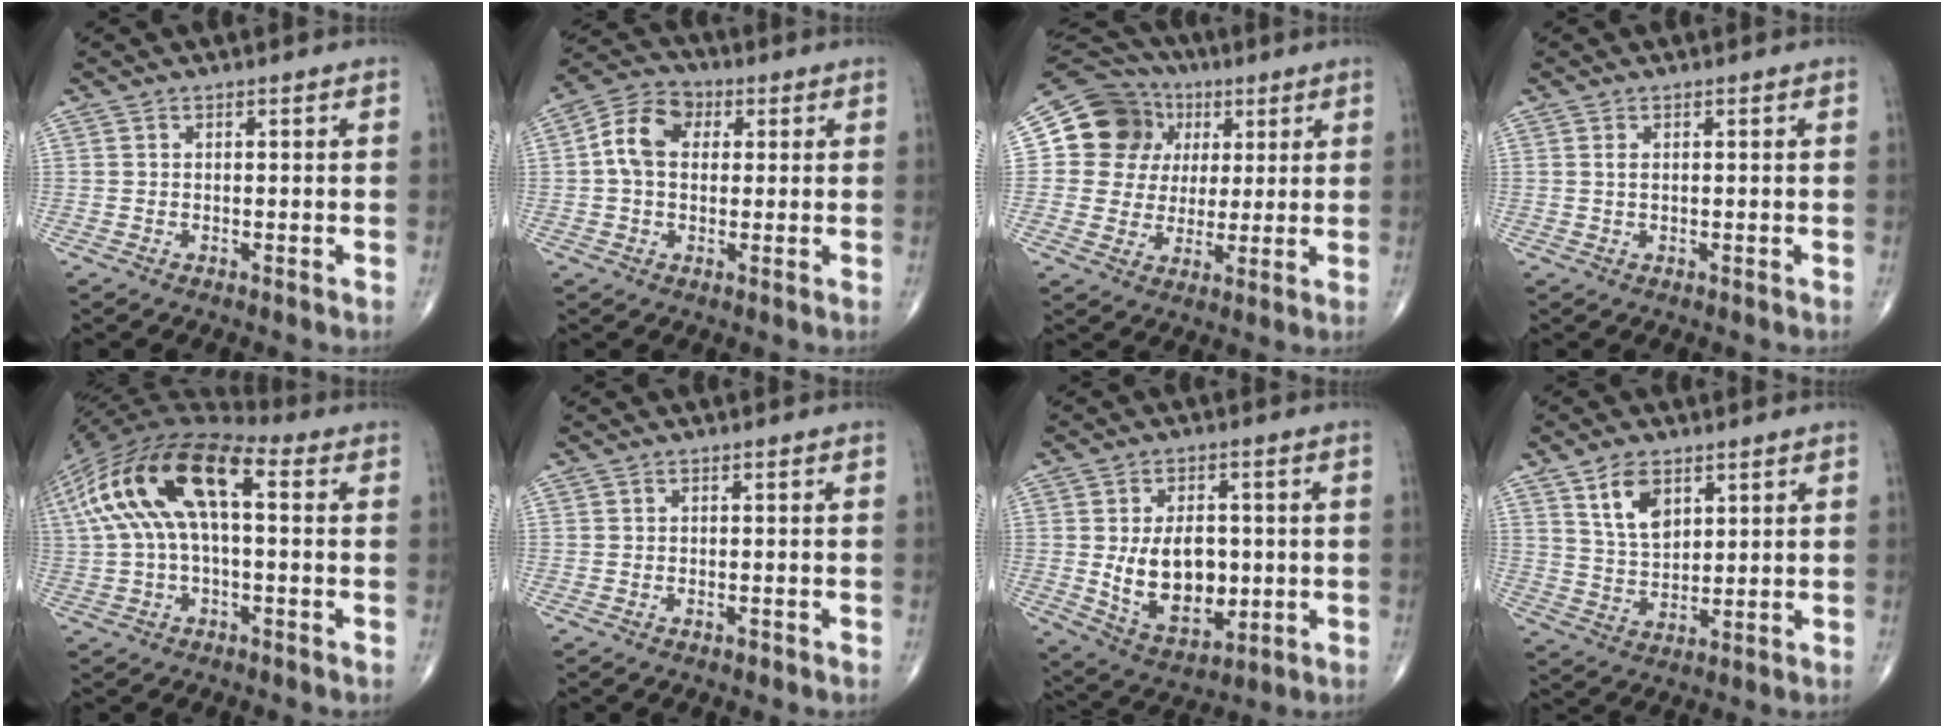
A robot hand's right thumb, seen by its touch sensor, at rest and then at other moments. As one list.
[{"total": 8.7, "force": [1.2, 6.3, 5.9], "torque": [-0.100, 0.019, 0.013]}, {"total": 14.4, "force": [4.0, 12.9, 4.9], "torque": [-0.051, 0.016, 0.068]}, {"total": 1.1, "force": [0.3, 0.5, 0.9], "torque": [-0.022, 0.002, 0.009]}, {"total": 19.1, "force": [3.2, 8.8, 16.7], "torque": [-0.333, 0.049, 0.043]}, {"total": 0.7, "force": [-0.5, 0.3, 0.5], "torque": [-0.008, 0.003, -0.008]}, {"total": 12.8, "force": [-0.6, 8.2, 9.8], "torque": [-0.131, -0.013, 0.009]}, {"total": 7.9, "force": [4.2, 4.5, 4.9], "torque": [-0.073, -0.026, 0.083]}]